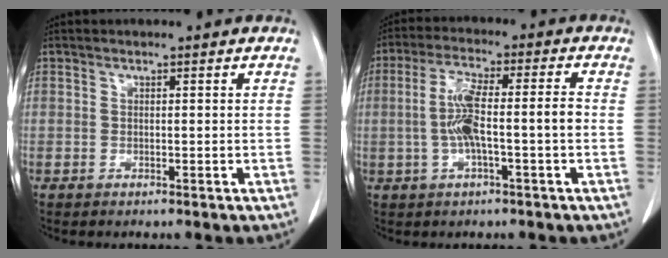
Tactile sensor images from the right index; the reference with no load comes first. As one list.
[{"total": 8.0, "force": [-1.1, 0.9, 7.9], "torque": [-0.158, 0.018, -0.021]}]